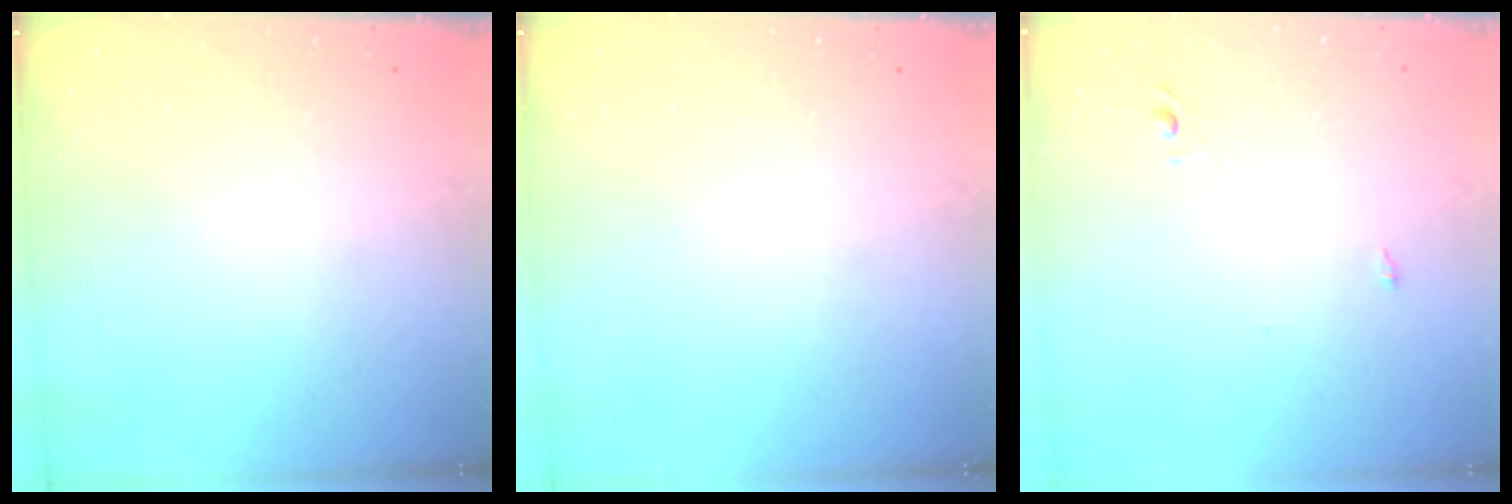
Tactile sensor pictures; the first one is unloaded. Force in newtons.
{"total": 0.0}
{"total": 2.4, "press": 2.2, "slide": 1.0}